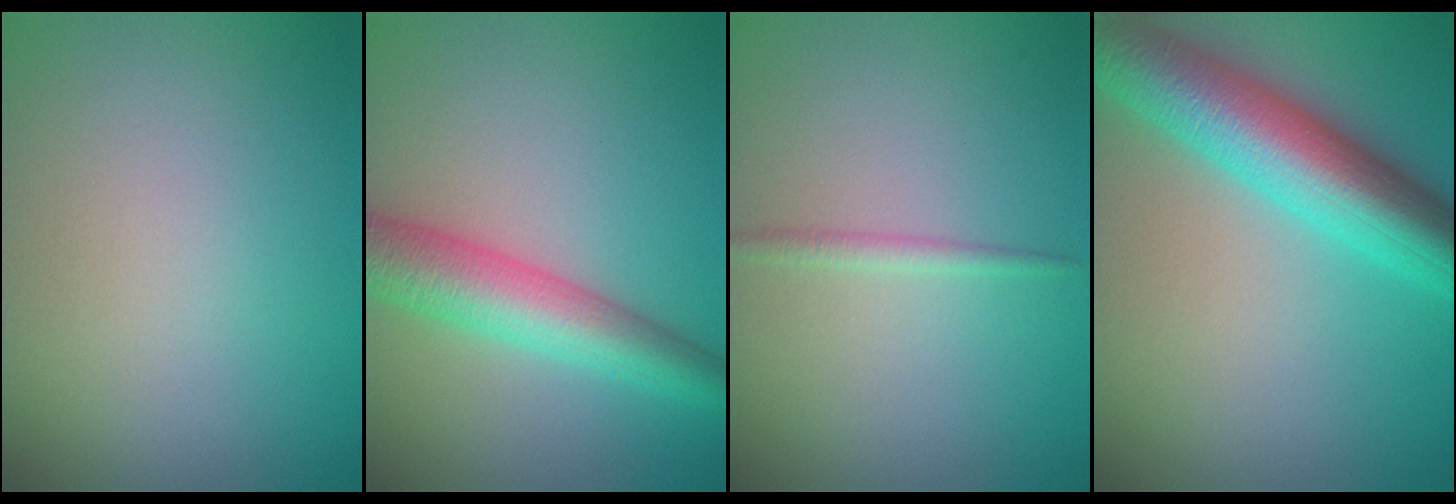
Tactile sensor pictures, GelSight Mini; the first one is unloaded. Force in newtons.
{"total": 5.6, "press": 5.6, "slide": 0.1}
{"total": 1.0, "press": 1.0, "slide": 0.0}
{"total": 9.5, "press": 9.5, "slide": 0.1}